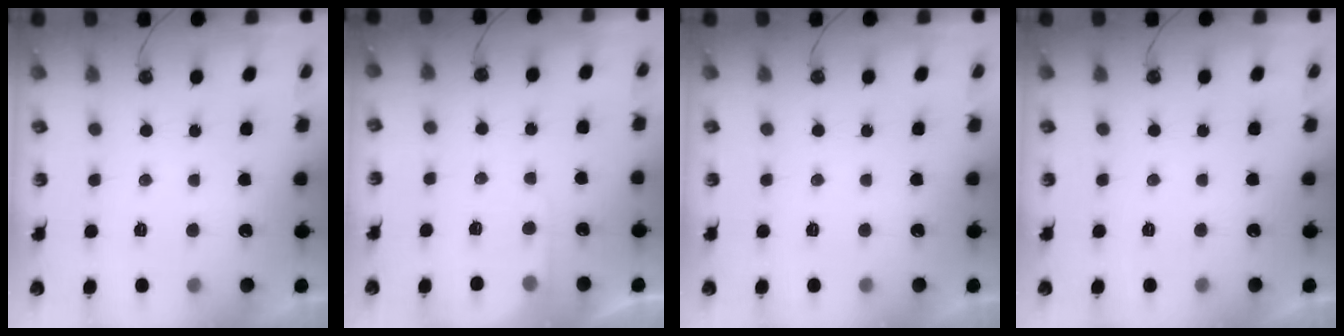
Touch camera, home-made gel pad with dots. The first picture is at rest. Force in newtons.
{"total": 4.8, "press": 4.8, "slide": 0.6}
{"total": 0.0}
{"total": 0.0}